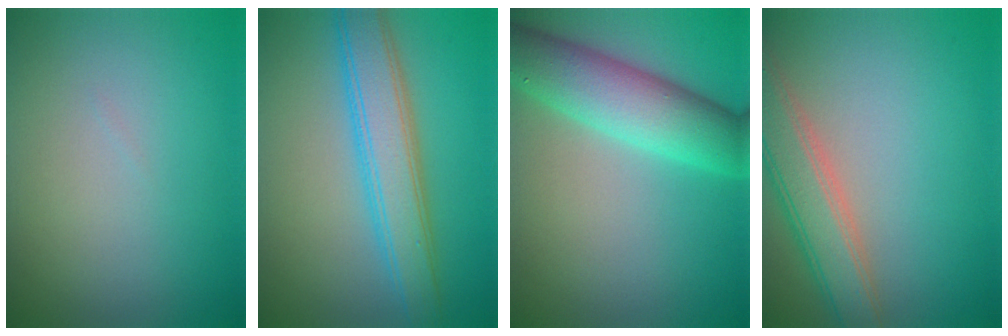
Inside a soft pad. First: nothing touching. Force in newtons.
{"total": 5.3, "press": 5.3, "slide": 0.0}
{"total": 6.9, "press": 6.9, "slide": 0.6}
{"total": 5.2, "press": 5.2, "slide": 0.3}